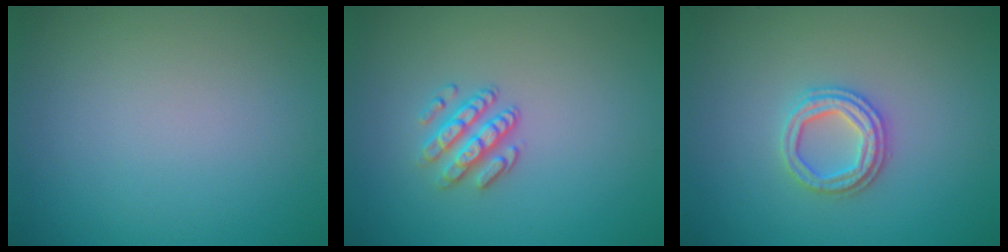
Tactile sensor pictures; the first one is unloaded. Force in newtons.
{"total": 2.7, "press": 2.4, "slide": 1.2}
{"total": 2.9, "press": 2.7, "slide": 1.0}